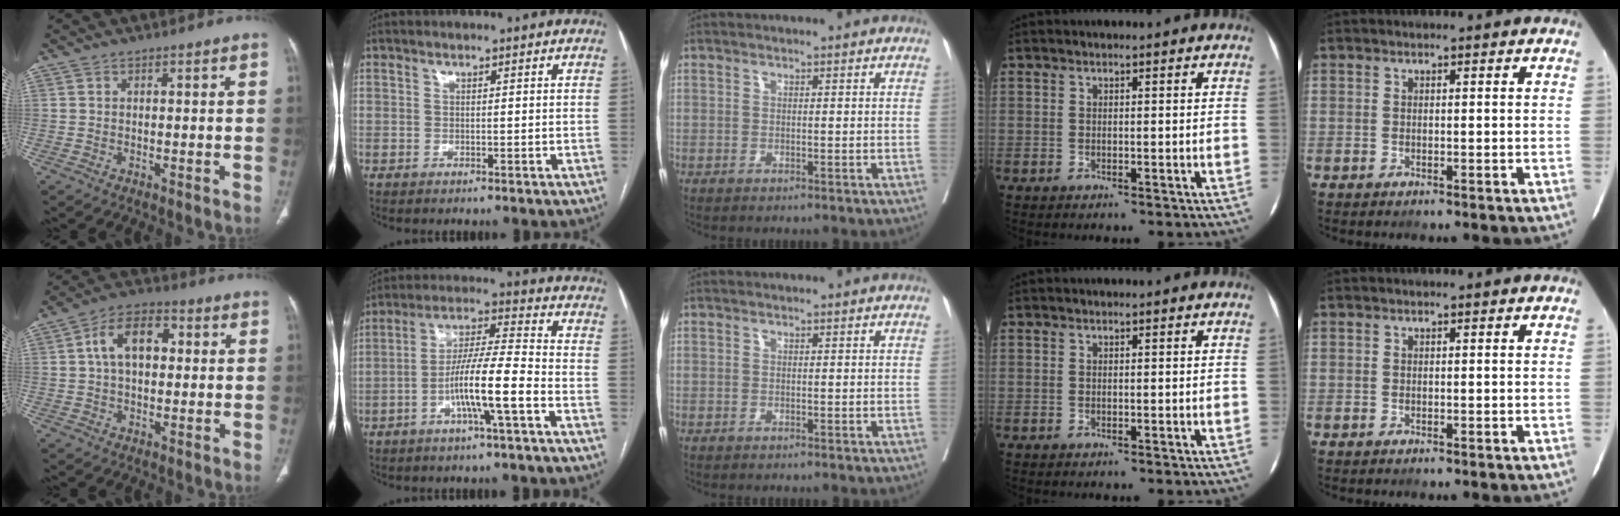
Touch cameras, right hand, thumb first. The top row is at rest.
{"thumb": {"total": 9.6, "force": [1.4, 6.0, 7.3], "torque": [-0.121, 0.025, 0.018]}, "index": {"total": 10.2, "force": [-4.0, 0.0, 9.4], "torque": [-0.177, 0.010, -0.075]}}